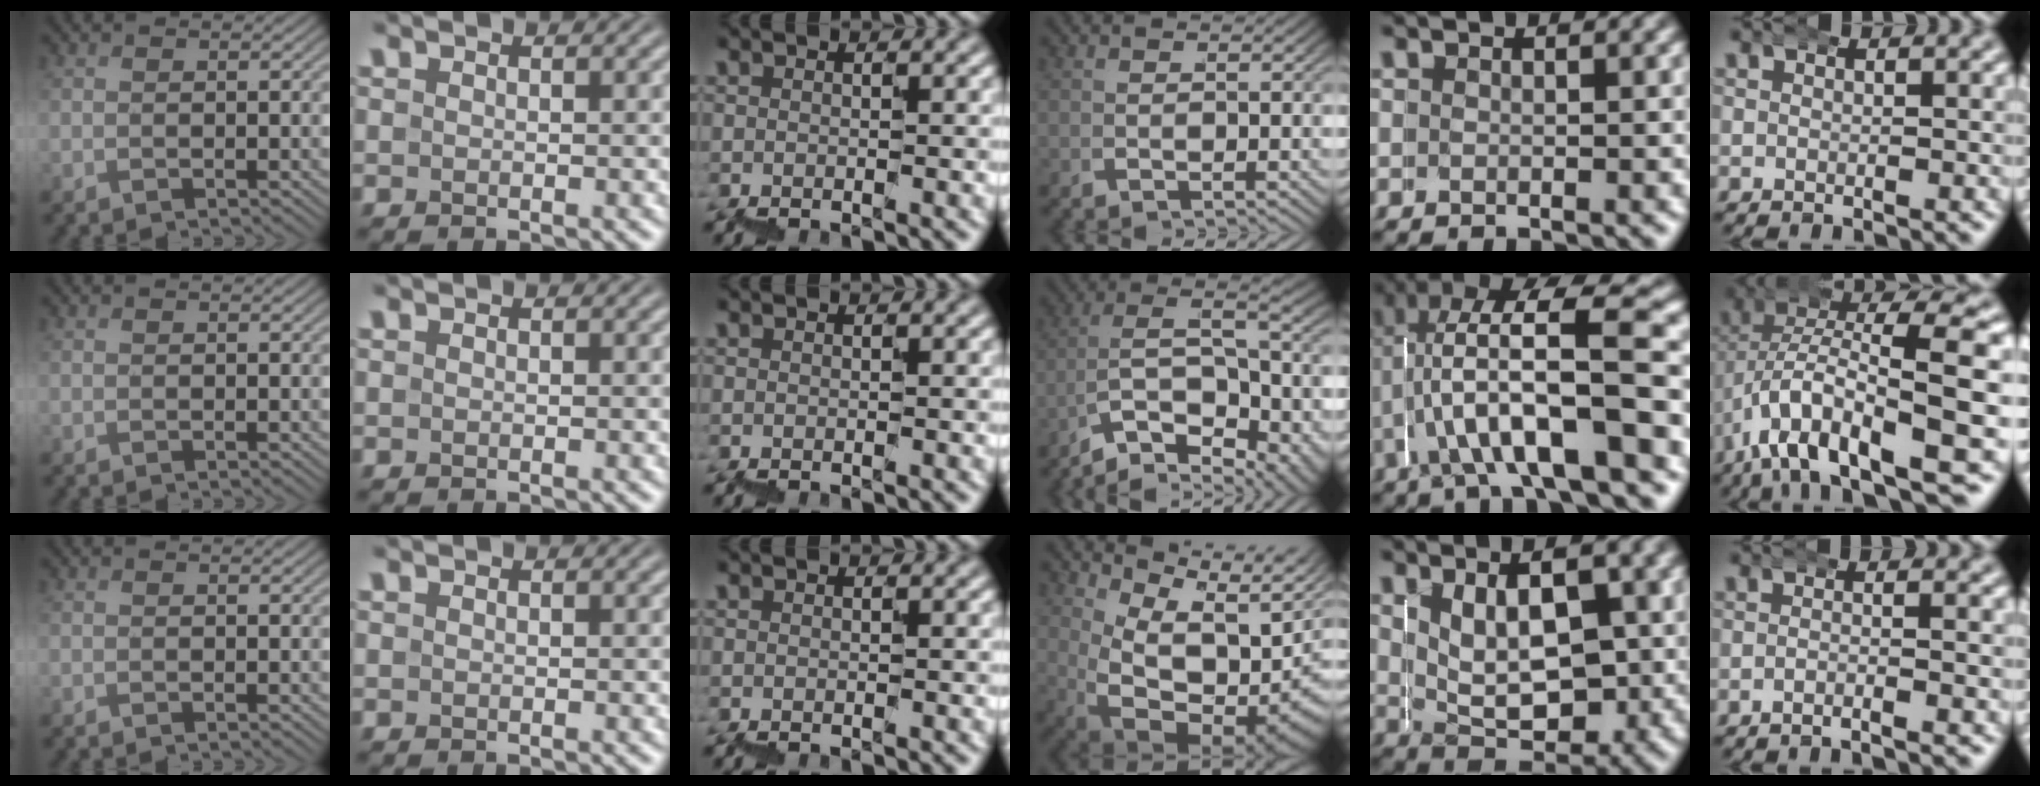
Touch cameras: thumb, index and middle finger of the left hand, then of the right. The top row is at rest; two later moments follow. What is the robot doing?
{"motion": "wrap", "object": "bubble wrap"}